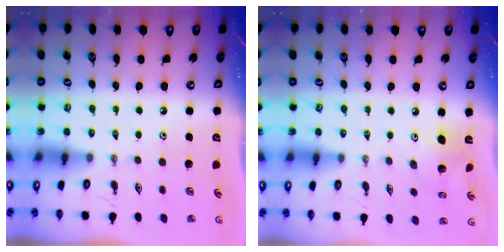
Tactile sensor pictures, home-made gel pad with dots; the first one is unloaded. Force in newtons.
{"total": 8.0, "press": 7.8, "slide": 1.7}